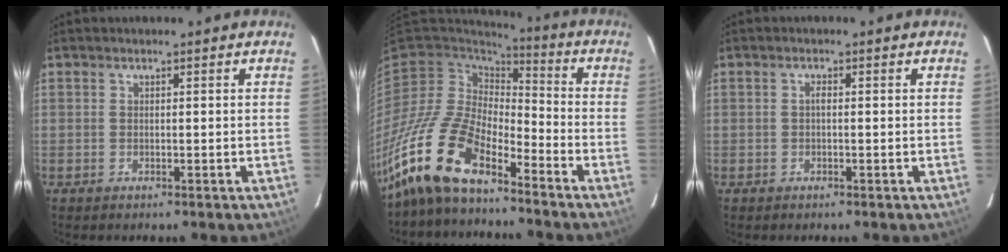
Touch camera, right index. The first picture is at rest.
{"total": 15.7, "force": [-12.0, 5.4, 8.6], "torque": [-0.183, -0.007, -0.238]}
{"total": 0.7, "force": [-0.1, 0.3, 0.7], "torque": [-0.013, 0.005, -0.003]}